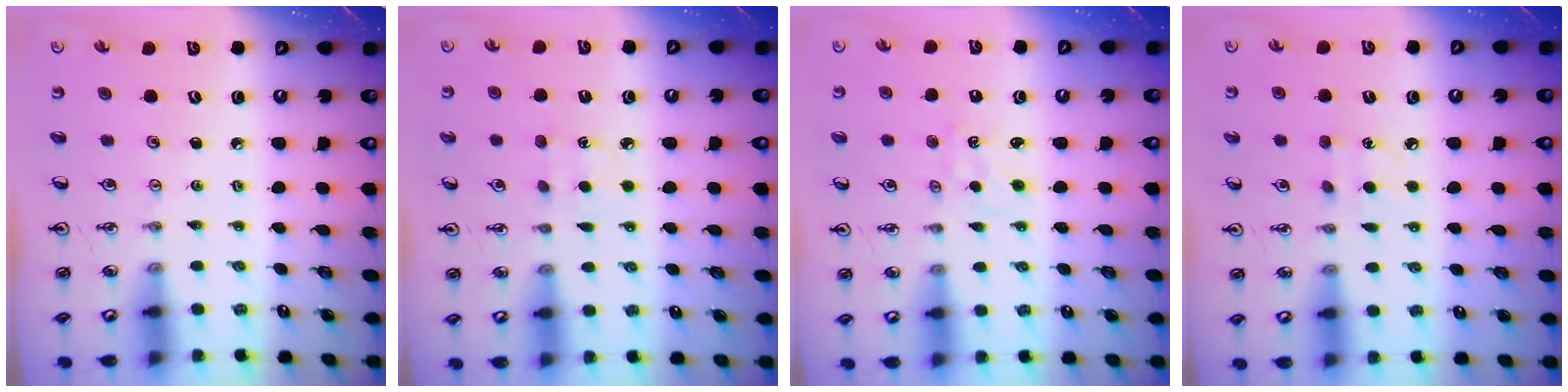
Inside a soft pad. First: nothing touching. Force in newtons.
{"total": 2.9, "press": 2.9, "slide": 0.3}
{"total": 1.6, "press": 1.5, "slide": 0.3}
{"total": 5.2, "press": 5.1, "slide": 0.6}